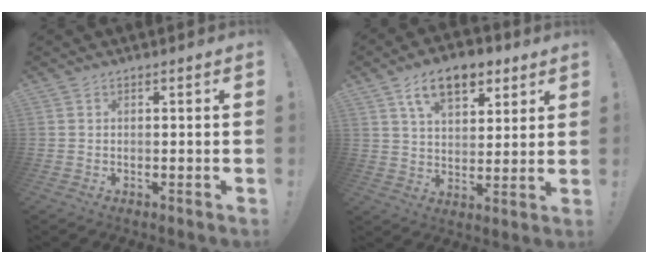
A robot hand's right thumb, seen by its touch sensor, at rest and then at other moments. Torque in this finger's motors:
{"motor_torque": [1.11, 2.65, 0.09, 0.23, 0.08]}